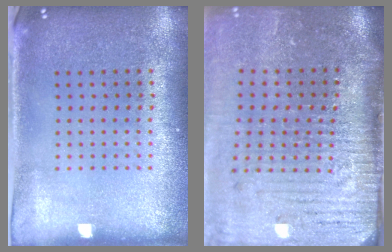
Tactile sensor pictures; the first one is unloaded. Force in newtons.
{"total": 5.3, "press": 4.3, "slide": 3.1}